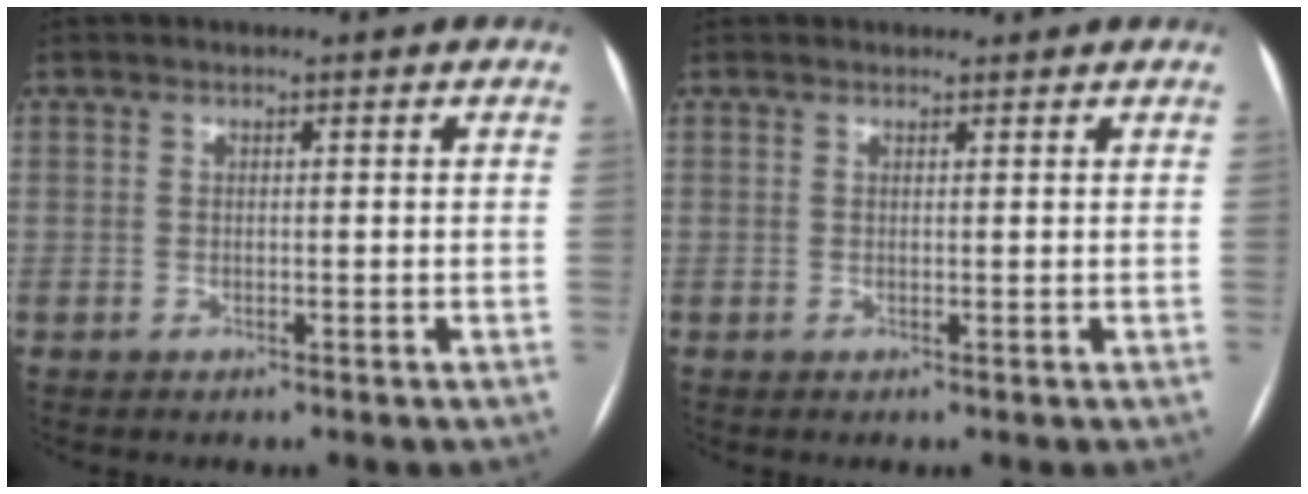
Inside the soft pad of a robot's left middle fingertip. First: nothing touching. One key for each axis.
{"total": 1.1, "fx": 1.1, "fy": 0.4, "fz": 0.1, "tx": -0.008, "ty": 0.010, "tz": 0.017}